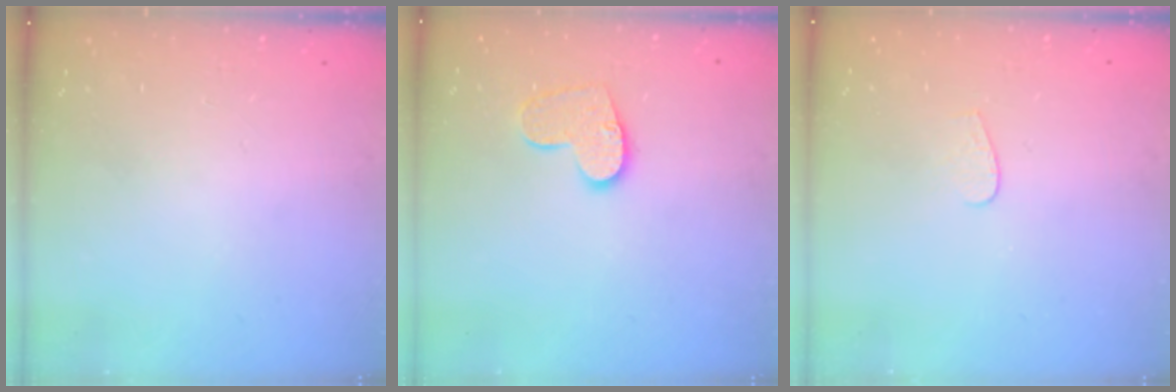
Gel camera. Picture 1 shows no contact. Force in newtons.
{"total": 10.4, "press": 10.4, "slide": 0.7}
{"total": 3.5, "press": 3.5, "slide": 0.3}